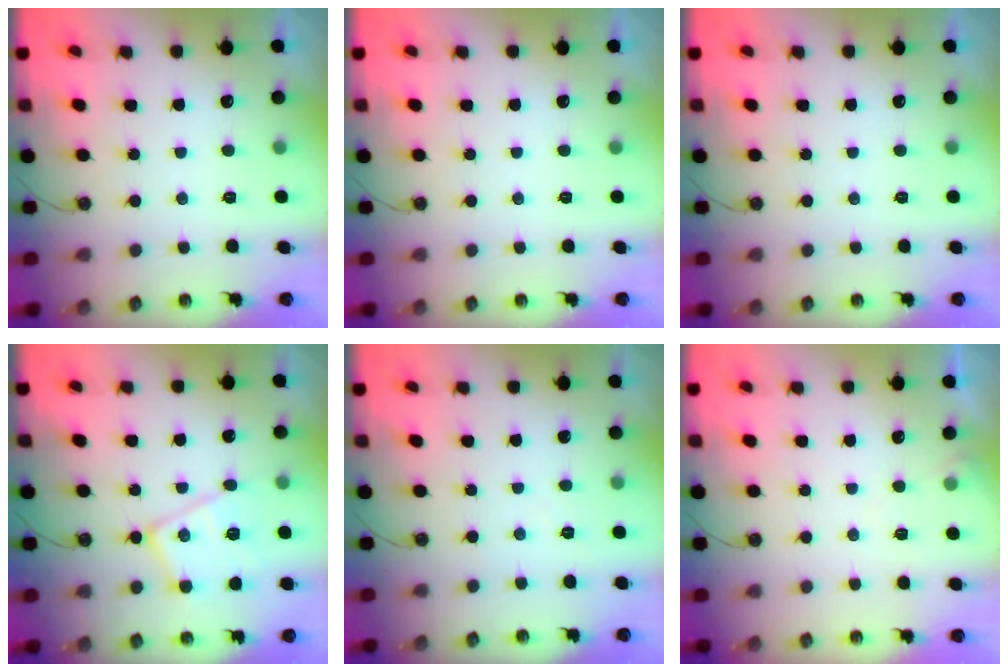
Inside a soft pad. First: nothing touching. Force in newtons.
{"total": 0.0}
{"total": 0.0}
{"total": 15.0, "press": 14.9, "slide": 1.4}
{"total": 3.2, "press": 3.2, "slide": 0.5}
{"total": 4.1, "press": 4.1, "slide": 0.7}